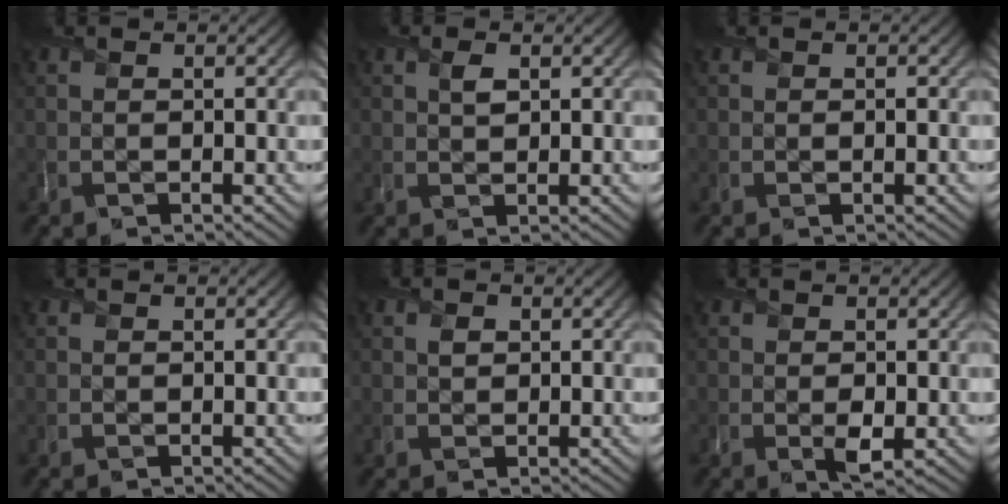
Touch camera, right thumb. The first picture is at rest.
{"total": 1.5, "force": [0.8, 0.9, 1.0], "torque": [-0.021, -0.001, 0.014]}
{"total": 0.0}
{"total": 0.0}
{"total": 1.0, "force": [0.4, 0.8, 0.4], "torque": [-0.010, -0.002, 0.006]}
{"total": 1.7, "force": [-0.2, 1.1, 1.3], "torque": [-0.026, -0.009, 0.000]}